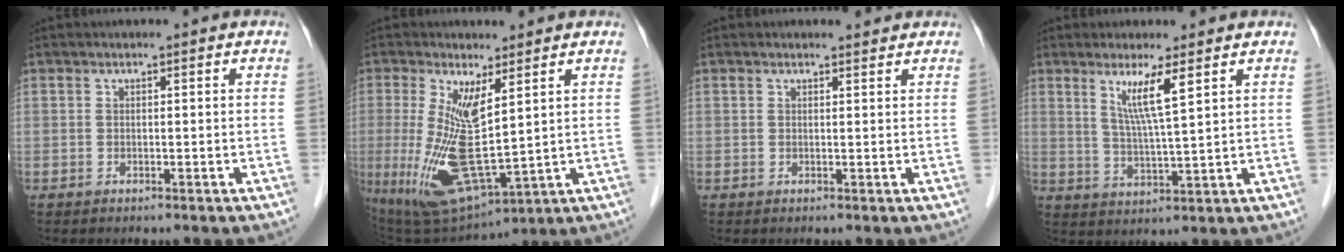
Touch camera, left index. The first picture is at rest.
{"total": 12.0, "force": [1.3, 3.0, 11.5], "torque": [-0.238, -0.019, 0.040]}
{"total": 1.0, "force": [1.0, 0.1, -0.1], "torque": [-0.010, -0.004, 0.013]}
{"total": 5.9, "force": [2.9, -0.7, 5.1], "torque": [-0.096, -0.011, 0.056]}